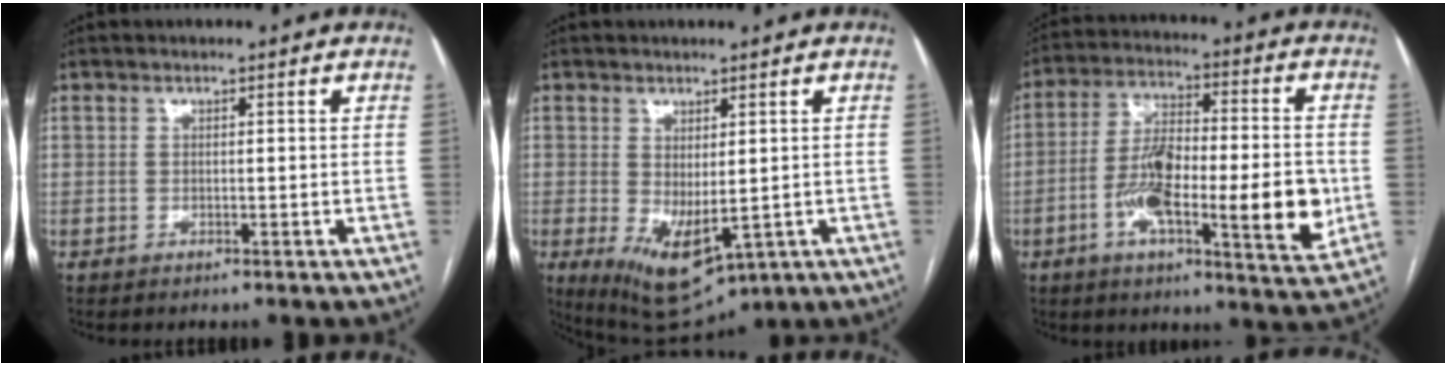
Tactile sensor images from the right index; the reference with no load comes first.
{"total": 10.0, "force": [-2.7, 4.4, 8.5], "torque": [-0.148, -0.022, -0.020]}
{"total": 17.5, "force": [-3.8, 4.2, 16.6], "torque": [-0.264, 0.007, -0.059]}